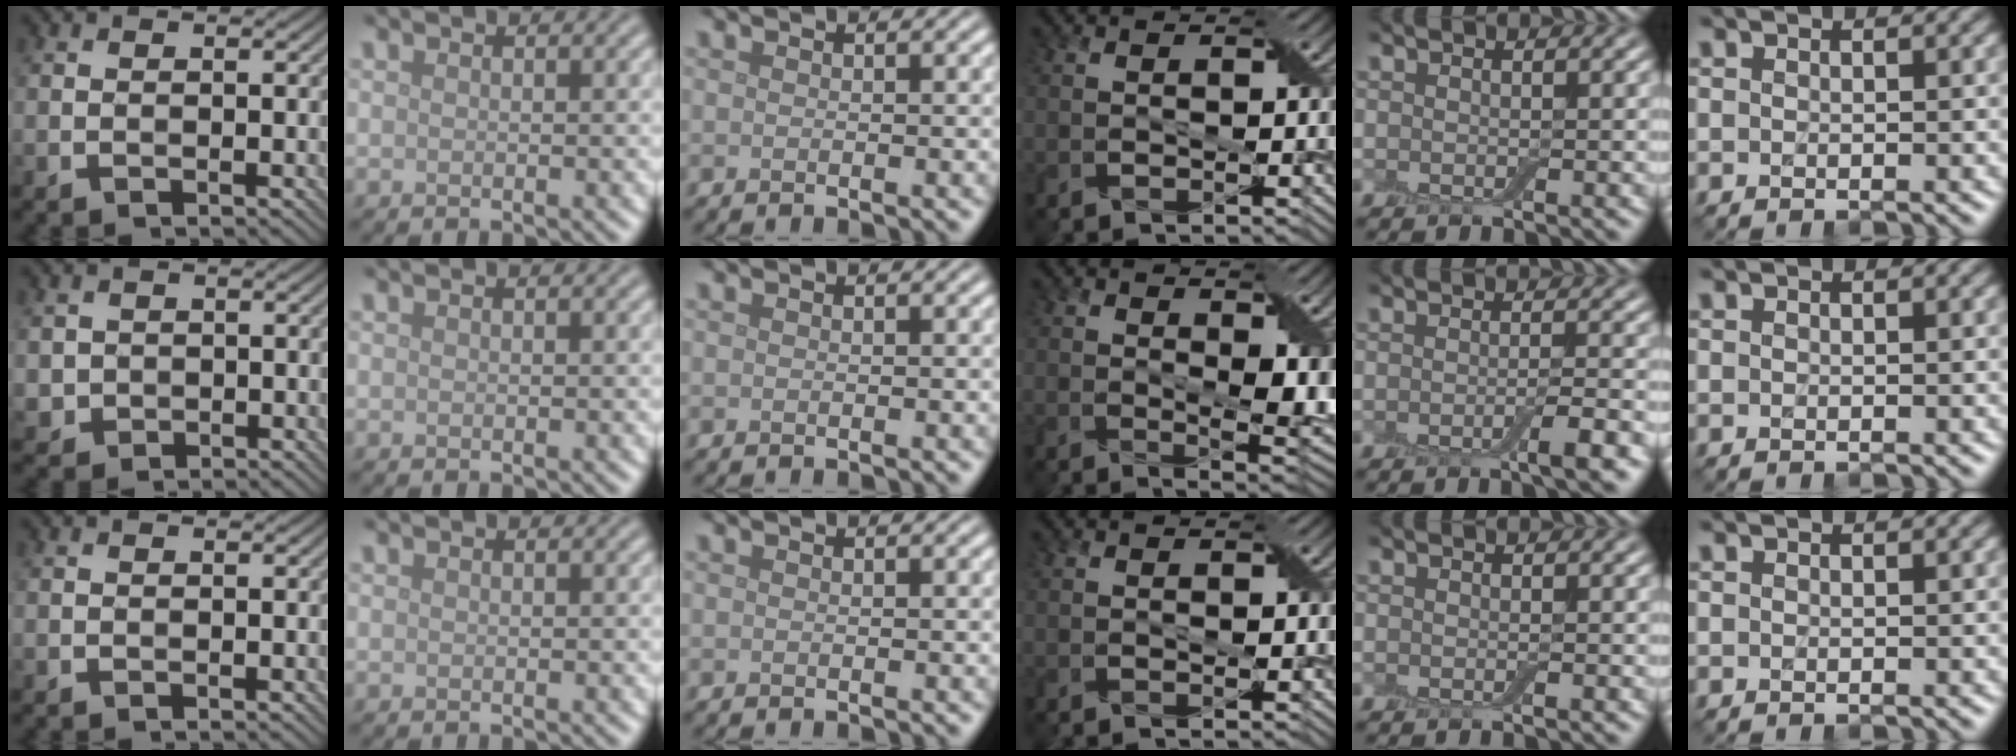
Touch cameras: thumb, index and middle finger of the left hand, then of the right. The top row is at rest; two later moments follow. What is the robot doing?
{"motion": "extract", "object": "backpack"}